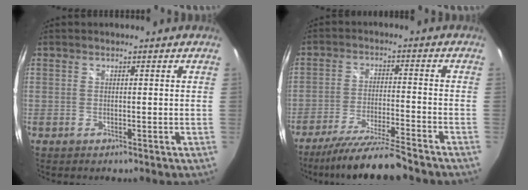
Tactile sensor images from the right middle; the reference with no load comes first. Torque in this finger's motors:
{"motor_torque": [1.07, -1.07, 0.40, 0.07]}